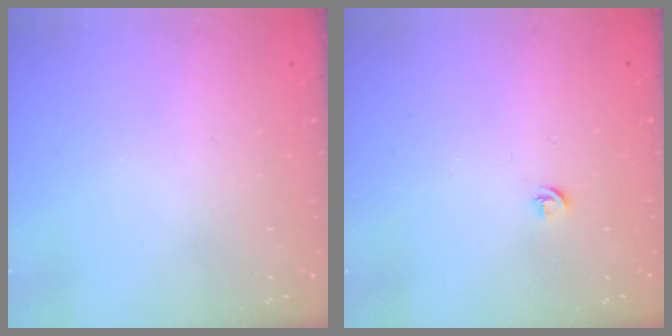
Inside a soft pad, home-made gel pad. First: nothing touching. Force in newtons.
{"total": 3.6, "press": 3.6, "slide": 0.5}